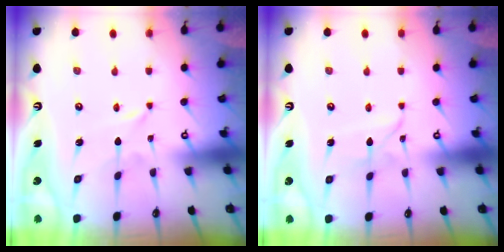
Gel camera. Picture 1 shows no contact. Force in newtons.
{"total": 2.6, "press": 2.6, "slide": 0.1}